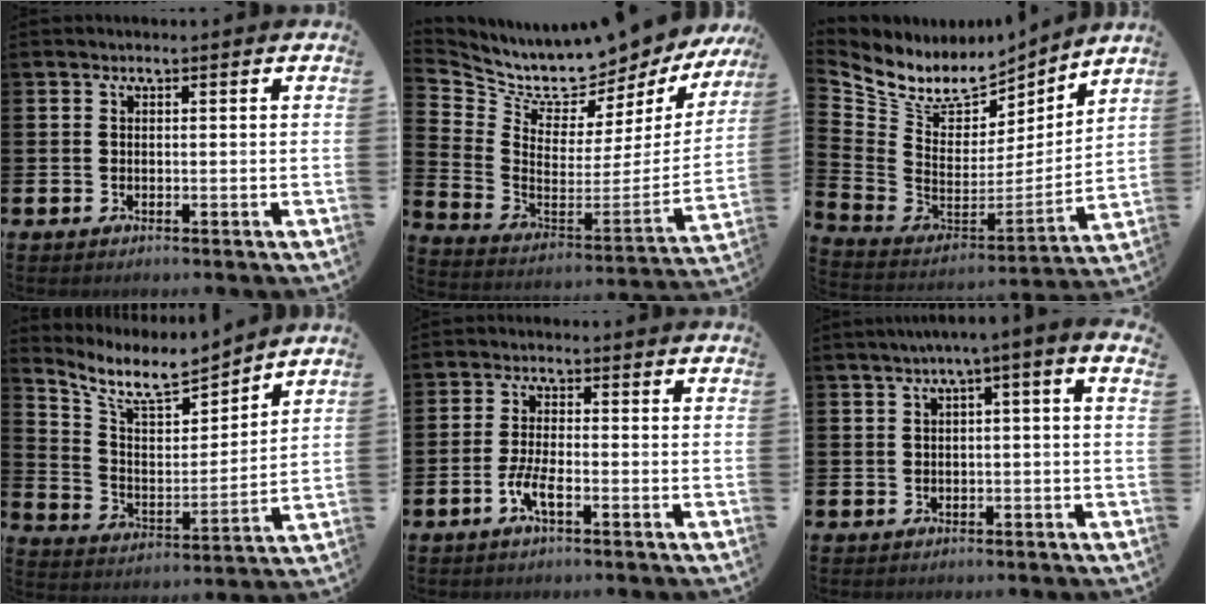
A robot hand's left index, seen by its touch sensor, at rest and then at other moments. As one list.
[{"total": 7.3, "force": [6.9, 2.0, 0.9], "torque": [-0.060, -0.074, 0.110]}, {"total": 9.4, "force": [8.2, 4.0, 2.2], "torque": [-0.089, -0.060, 0.144]}, {"total": 7.9, "force": [7.1, 2.0, 2.8], "torque": [-0.089, -0.054, 0.124]}, {"total": 3.4, "force": [-1.6, 0.8, 2.8], "torque": [-0.062, -0.002, -0.033]}, {"total": 1.8, "force": [0.2, -0.3, 1.8], "torque": [-0.030, 0.000, 0.002]}]